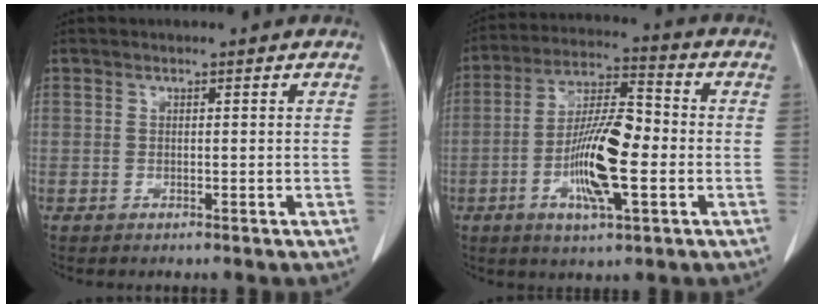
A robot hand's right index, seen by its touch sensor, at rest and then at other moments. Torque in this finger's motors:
{"motor_torque": [1.88, -0.03, 0.33, 0.21]}